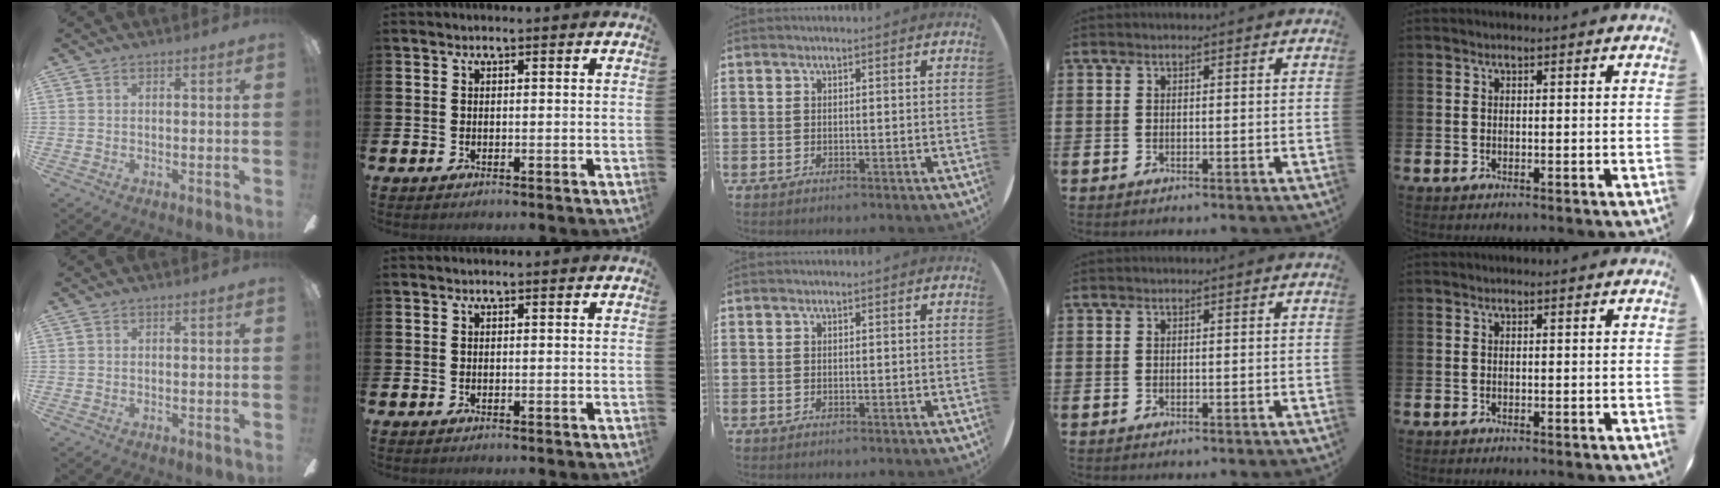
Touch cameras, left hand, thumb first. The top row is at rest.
{}